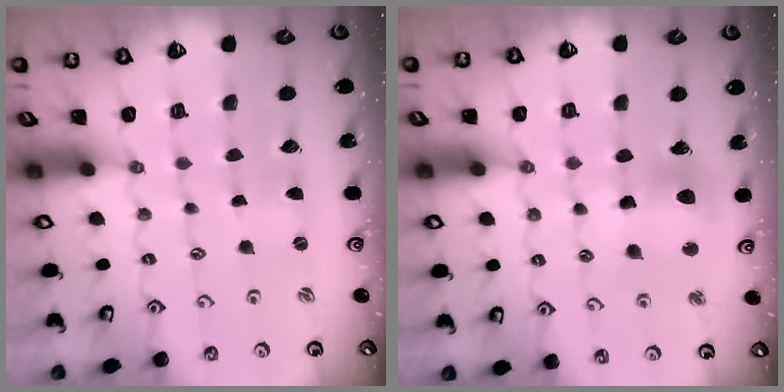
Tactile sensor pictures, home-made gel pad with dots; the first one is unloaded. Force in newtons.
{"total": 11.1, "press": 10.9, "slide": 2.1}